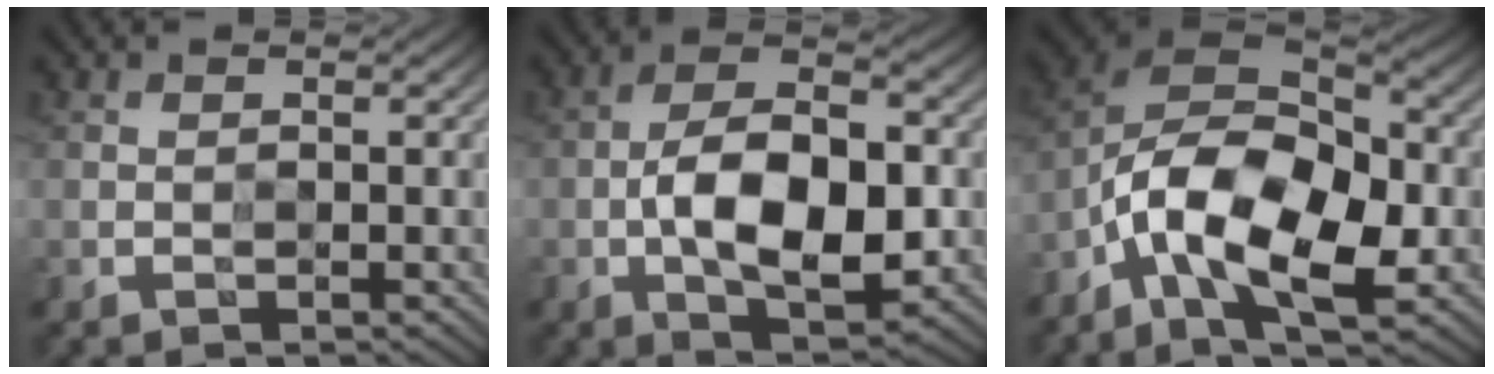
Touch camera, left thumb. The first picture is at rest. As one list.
[{"total": 11.6, "force": [-1.9, 5.7, 10.0], "torque": [-0.177, -0.004, -0.035]}, {"total": 15.6, "force": [-5.7, 7.9, 12.2], "torque": [-0.235, -0.018, -0.118]}]